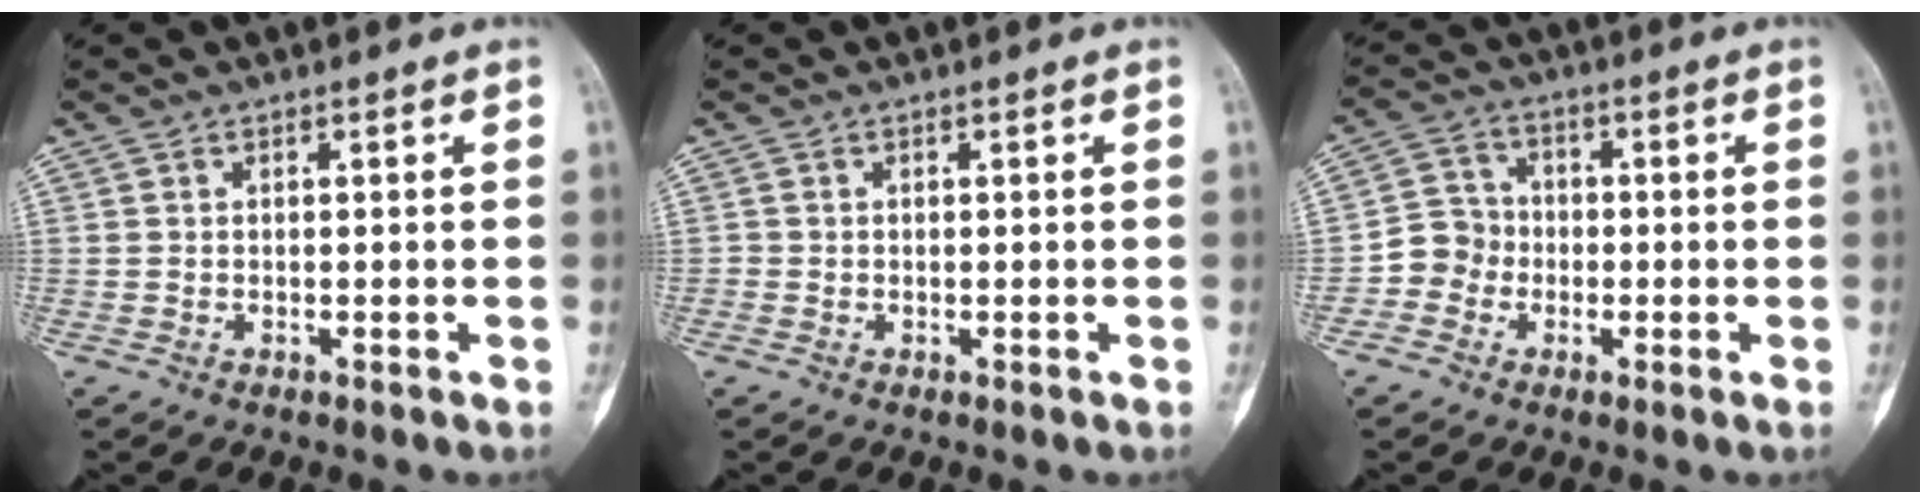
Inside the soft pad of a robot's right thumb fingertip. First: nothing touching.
{"total": 0.0}
{"total": 5.7, "force": [-1.9, 5.3, 1.2], "torque": [0.009, 0.020, -0.048]}